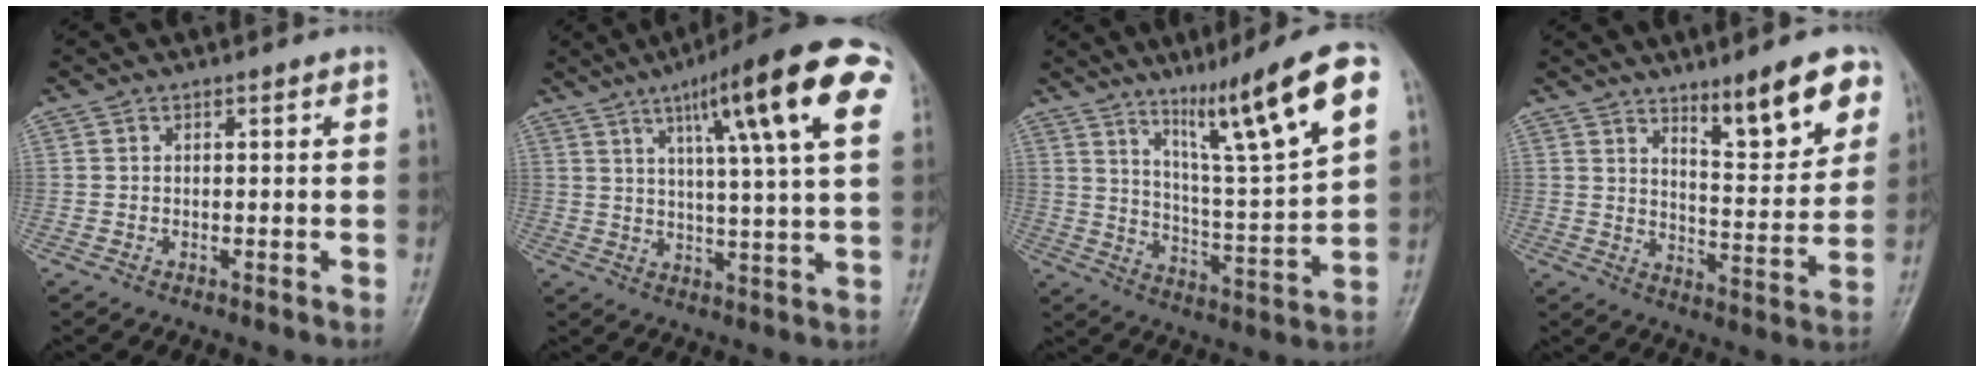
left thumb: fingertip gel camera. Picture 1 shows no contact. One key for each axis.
{"total": 20.0, "fx": 8.3, "fy": 3.1, "fz": 17.9, "tx": -0.243, "ty": 0.002, "tz": 0.114}
{"total": 17.9, "fx": 9.4, "fy": 1.9, "fz": 15.1, "tx": -0.226, "ty": -0.039, "tz": 0.159}
{"total": 12.8, "fx": 7.8, "fy": 3.3, "fz": 9.6, "tx": -0.111, "ty": -0.048, "tz": 0.119}